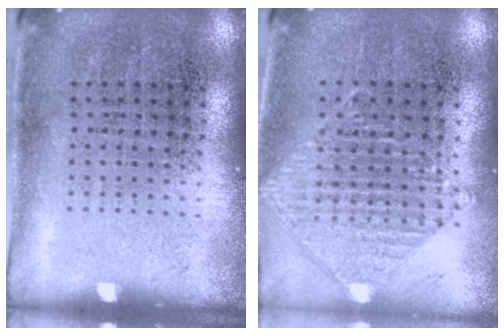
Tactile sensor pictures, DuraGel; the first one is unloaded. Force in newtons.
{"total": 0.9, "press": 0.9, "slide": 0.1}